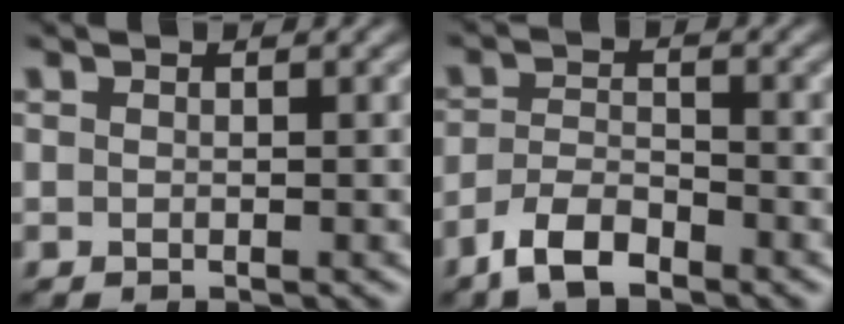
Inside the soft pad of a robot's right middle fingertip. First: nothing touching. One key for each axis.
{"total": 3.9, "fx": -2.9, "fy": 1.4, "fz": 2.2, "tx": -0.047, "ty": -0.001, "tz": -0.065}